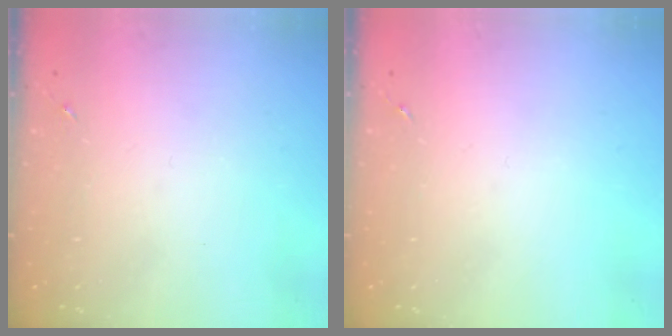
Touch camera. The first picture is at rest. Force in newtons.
{"total": 0.0}